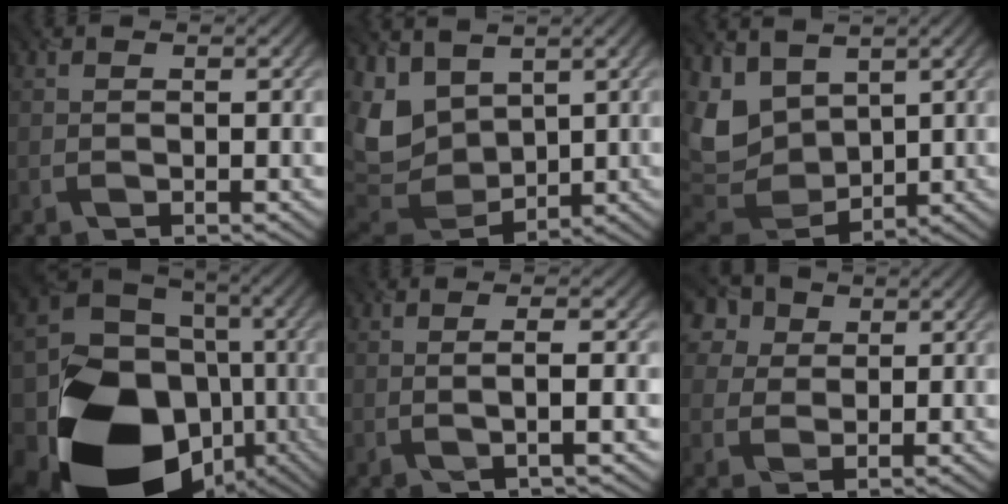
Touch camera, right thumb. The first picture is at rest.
{"total": 10.6, "force": [3.9, 7.4, 6.5], "torque": [-0.192, -0.005, 0.084]}
{"total": 10.4, "force": [3.9, 7.3, 6.4], "torque": [-0.189, -0.005, 0.085]}
{"total": 21.0, "force": [-7.7, 16.6, 10.3], "torque": [-0.230, -0.063, -0.119]}
{"total": 2.7, "force": [0.0, 0.4, 2.7], "torque": [-0.046, 0.006, -0.007]}
{"total": 8.0, "force": [4.5, 5.6, 3.7], "torque": [-0.134, 0.016, 0.078]}